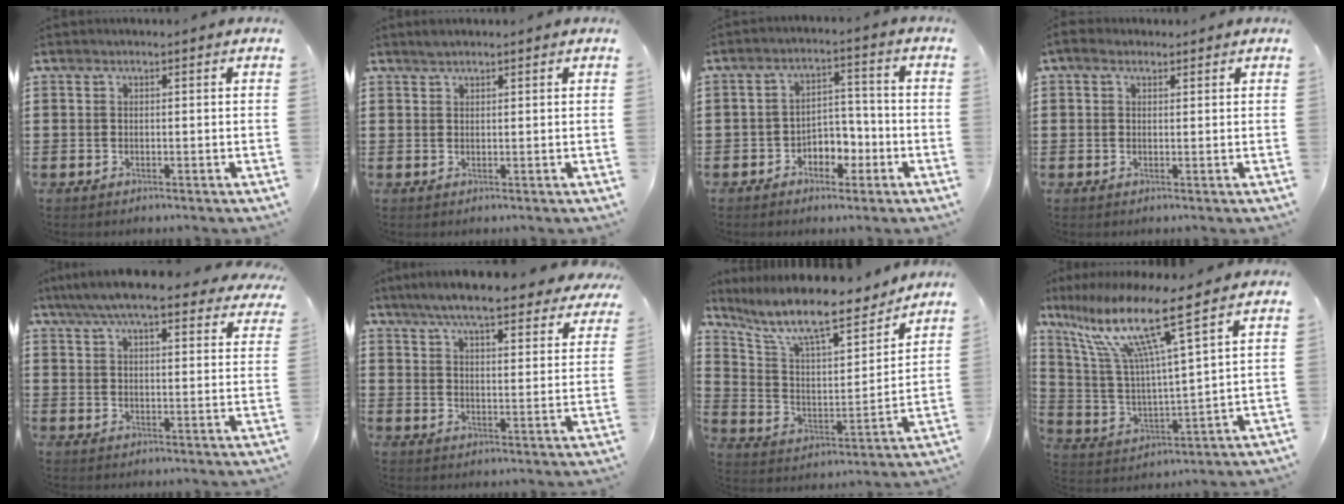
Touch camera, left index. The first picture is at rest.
{"total": 1.2, "force": [1.1, 0.3, 0.4], "torque": [-0.010, 0.001, 0.021]}
{"total": 4.3, "force": [-2.8, 2.7, 1.7], "torque": [-0.037, 0.012, -0.058]}
{"total": 1.6, "force": [0.7, 1.1, 1.0], "torque": [-0.021, 0.007, 0.011]}
{"total": 8.0, "force": [7.0, 0.7, 3.7], "torque": [-0.096, -0.020, 0.126]}
{"total": 7.6, "force": [6.8, 0.3, 3.4], "torque": [-0.090, -0.027, 0.120]}
{"total": 11.7, "force": [9.6, 1.8, 6.4], "torque": [-0.156, -0.061, 0.162]}
{"total": 12.5, "force": [8.7, 0.5, 8.9], "torque": [-0.210, -0.058, 0.137]}